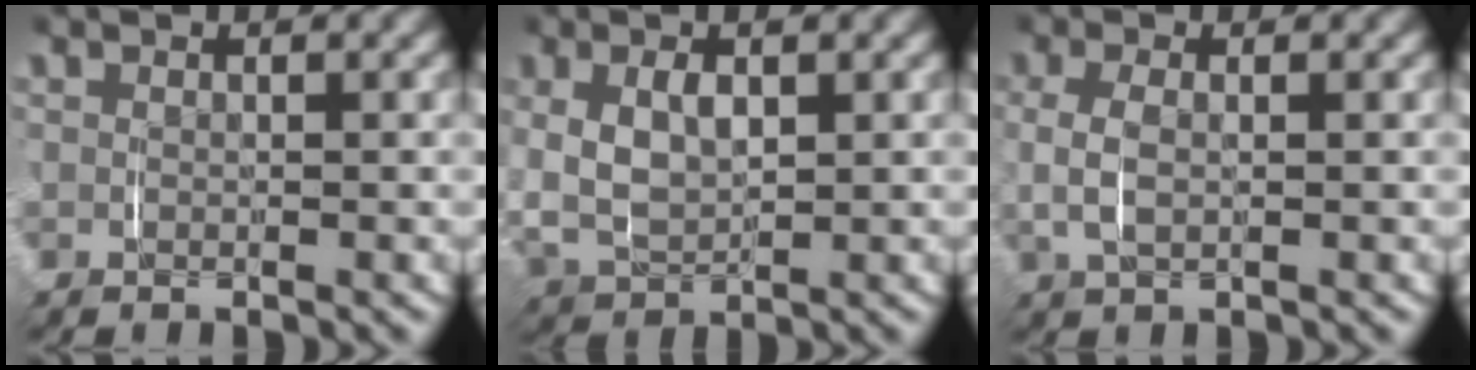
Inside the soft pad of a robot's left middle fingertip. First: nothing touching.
{"total": 5.4, "force": [0.7, 3.9, 3.6], "torque": [-0.098, -0.006, 0.024]}
{"total": 2.8, "force": [0.3, 1.5, 2.4], "torque": [-0.064, -0.001, 0.010]}